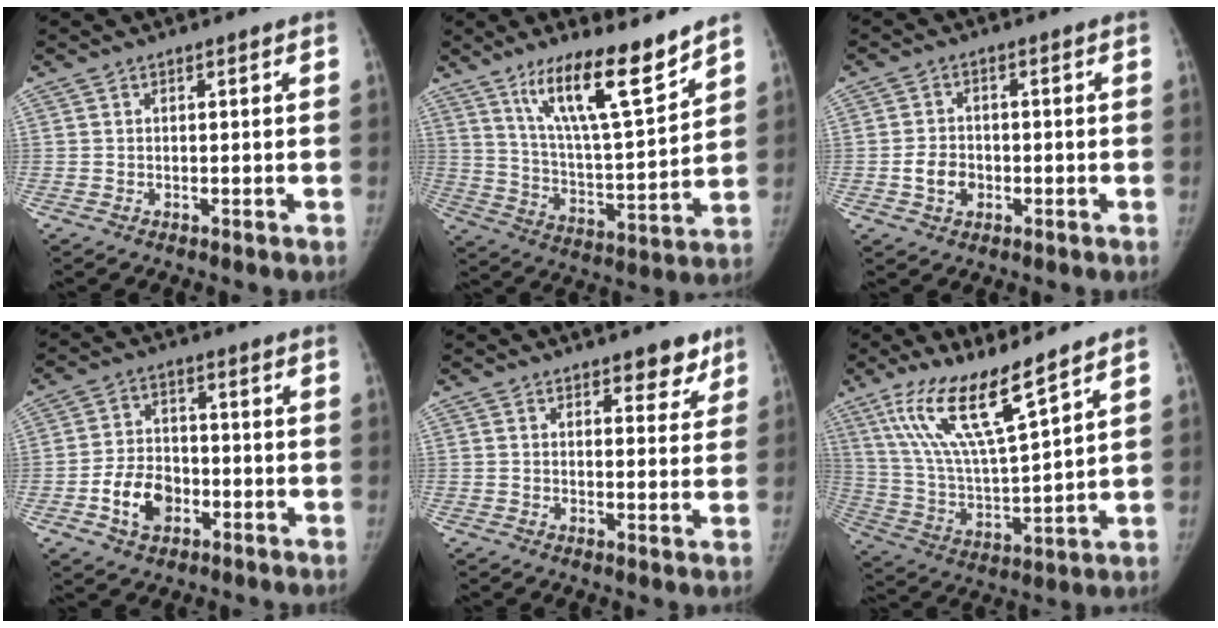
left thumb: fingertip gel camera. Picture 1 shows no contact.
{"total": 16.0, "force": [11.3, 3.0, 11.0], "torque": [-0.167, -0.077, 0.204]}
{"total": 4.5, "force": [-1.2, 3.5, 2.6], "torque": [-0.035, 0.009, -0.021]}
{"total": 8.6, "force": [-3.2, 6.1, 5.1], "torque": [-0.074, 0.021, -0.056]}
{"total": 5.1, "force": [3.5, 2.5, 2.7], "torque": [-0.002, -0.019, 0.045]}
{"total": 15.9, "force": [10.6, 2.6, 11.6], "torque": [-0.214, -0.058, 0.215]}